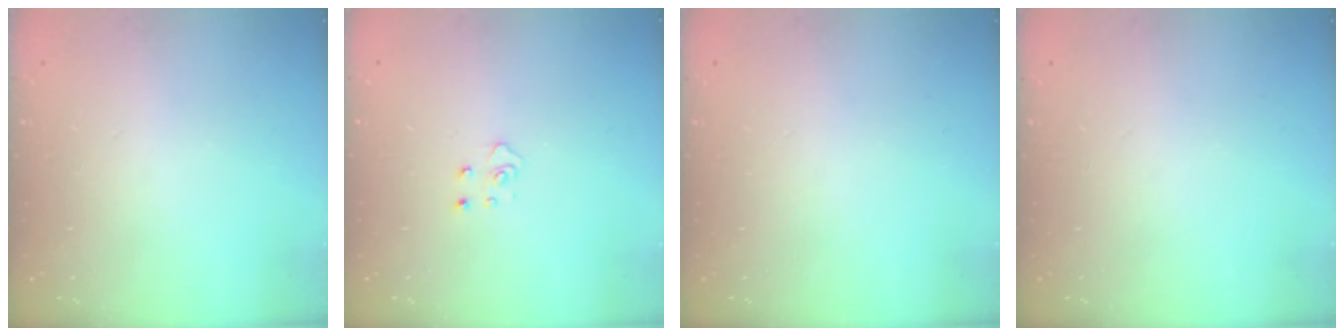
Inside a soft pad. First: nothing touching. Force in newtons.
{"total": 4.0, "press": 4.0, "slide": 0.4}
{"total": 0.0}
{"total": 0.0}